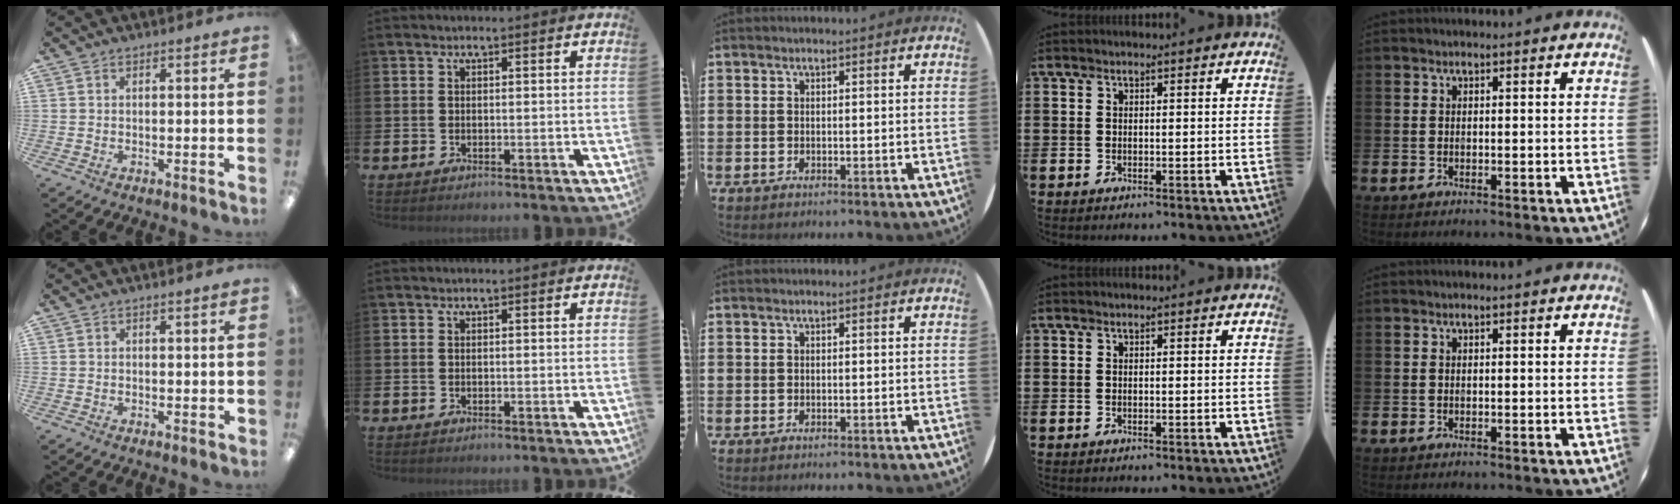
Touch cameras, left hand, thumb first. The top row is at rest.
{}